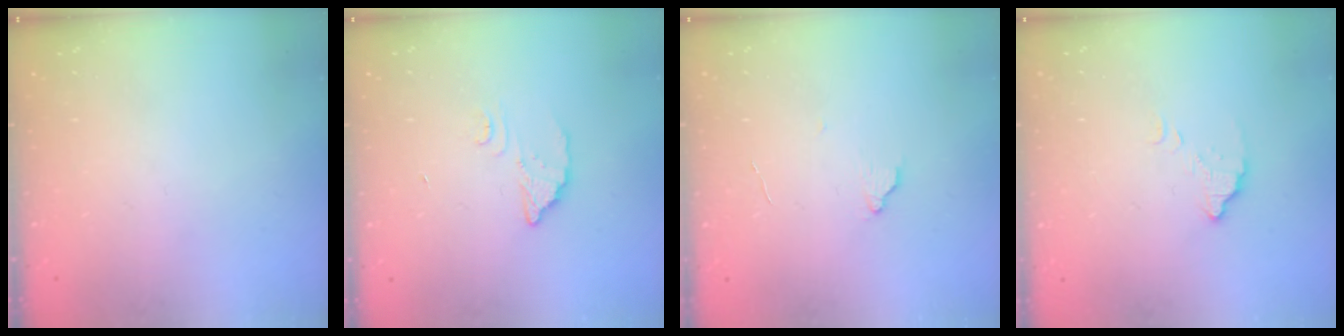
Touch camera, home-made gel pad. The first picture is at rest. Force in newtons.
{"total": 3.8, "press": 3.8, "slide": 0.3}
{"total": 3.8, "press": 3.7, "slide": 0.4}
{"total": 4.3, "press": 4.3, "slide": 0.3}